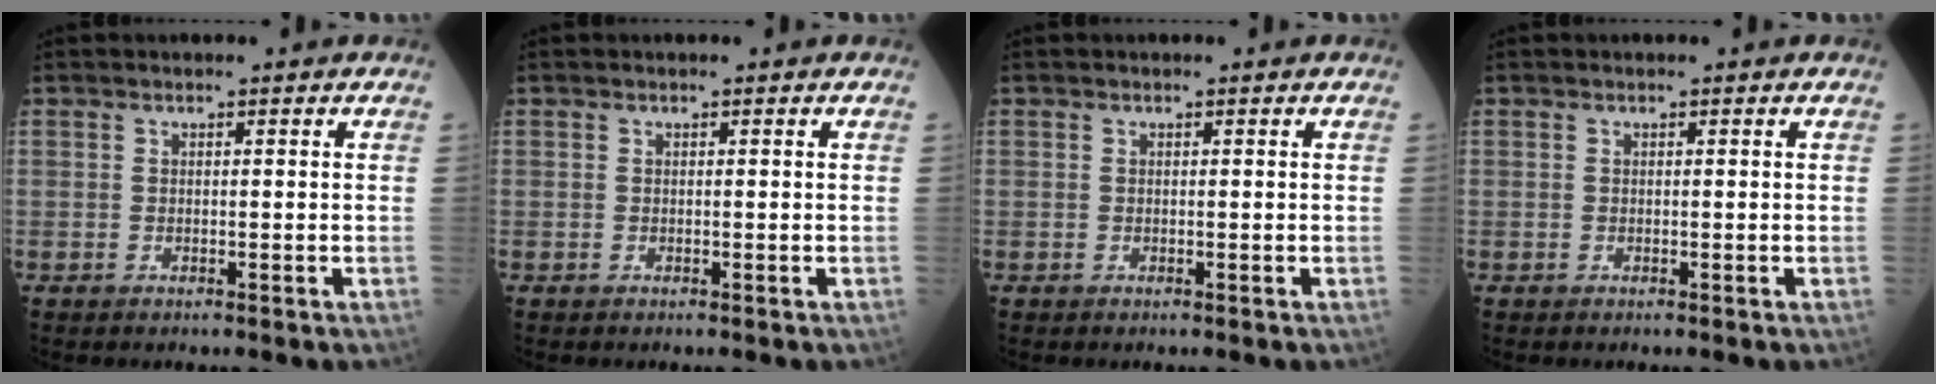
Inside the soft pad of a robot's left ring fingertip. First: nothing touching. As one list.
[{"total": 0.0}, {"total": 0.0}, {"total": 0.0}]